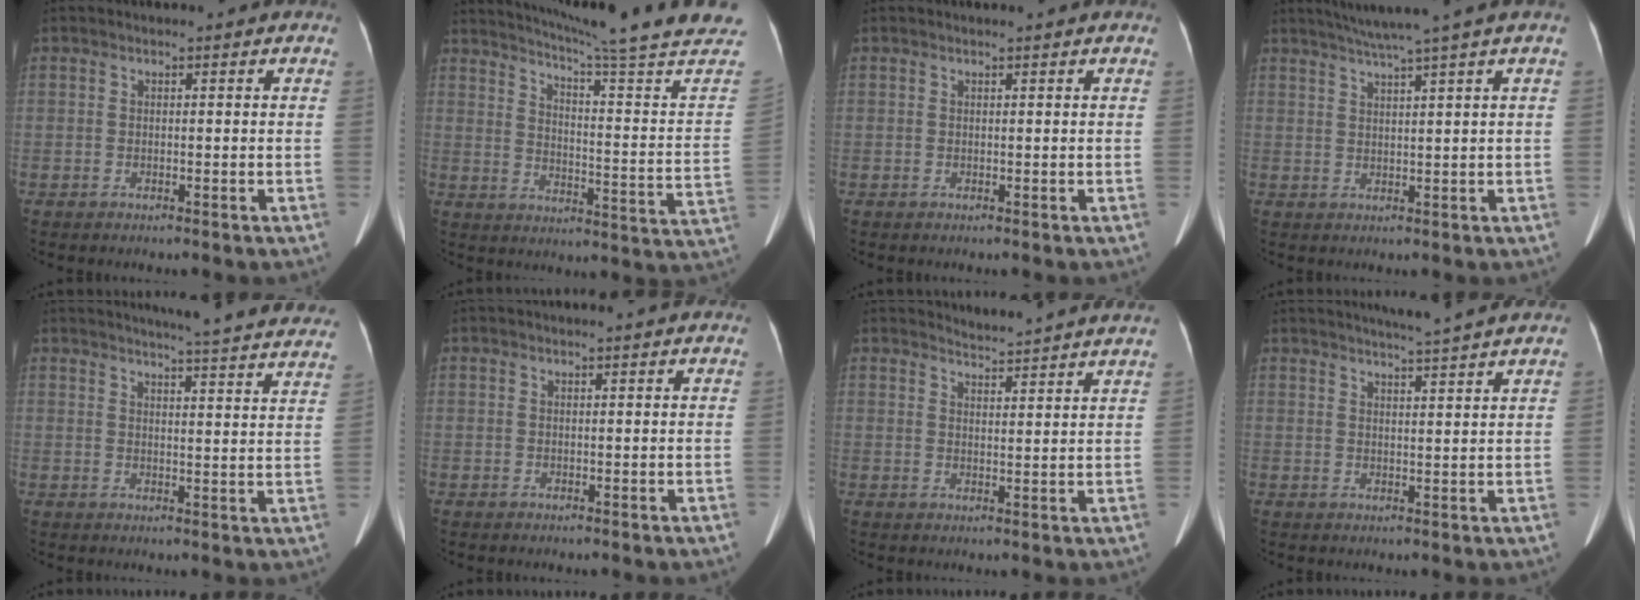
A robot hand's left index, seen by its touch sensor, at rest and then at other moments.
{"total": 24.0, "force": [21.1, -2.4, 11.2], "torque": [-0.174, -0.091, 0.266]}
{"total": 0.6, "force": [0.6, 0.0, 0.2], "torque": [-0.003, 0.004, 0.008]}
{"total": 6.3, "force": [4.8, -1.9, 3.7], "torque": [-0.056, 0.012, 0.077]}
{"total": 22.8, "force": [21.5, 0.6, 7.6], "torque": [-0.097, -0.065, 0.238]}
{"total": 1.7, "force": [1.5, -0.1, 0.8], "torque": [-0.010, 0.011, 0.018]}
{"total": 7.5, "force": [7.3, -1.2, 1.1], "torque": [-0.025, -0.011, 0.085]}
{"total": 7.1, "force": [6.3, -1.3, 2.9], "torque": [-0.045, 0.005, 0.081]}